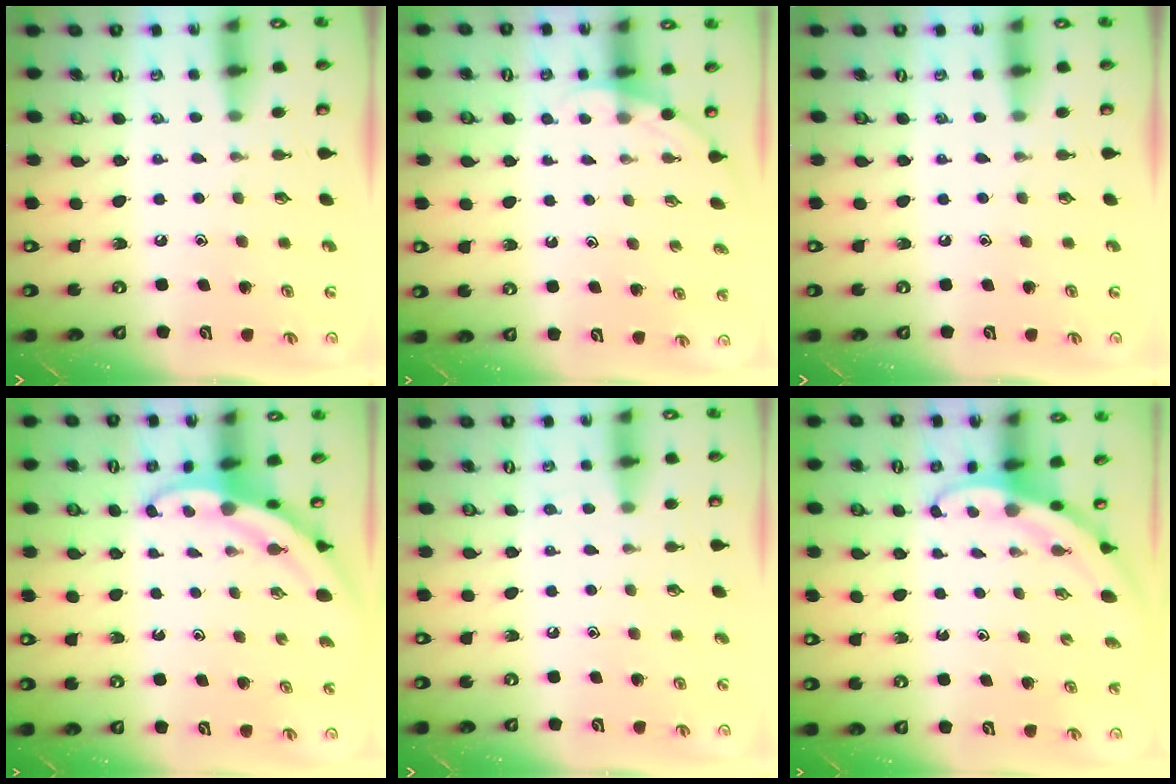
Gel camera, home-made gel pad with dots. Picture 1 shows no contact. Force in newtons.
{"total": 2.5, "press": 2.5, "slide": 0.2}
{"total": 0.0}
{"total": 3.7, "press": 3.7, "slide": 0.5}
{"total": 3.6, "press": 3.5, "slide": 0.5}
{"total": 2.7, "press": 2.7, "slide": 0.0}